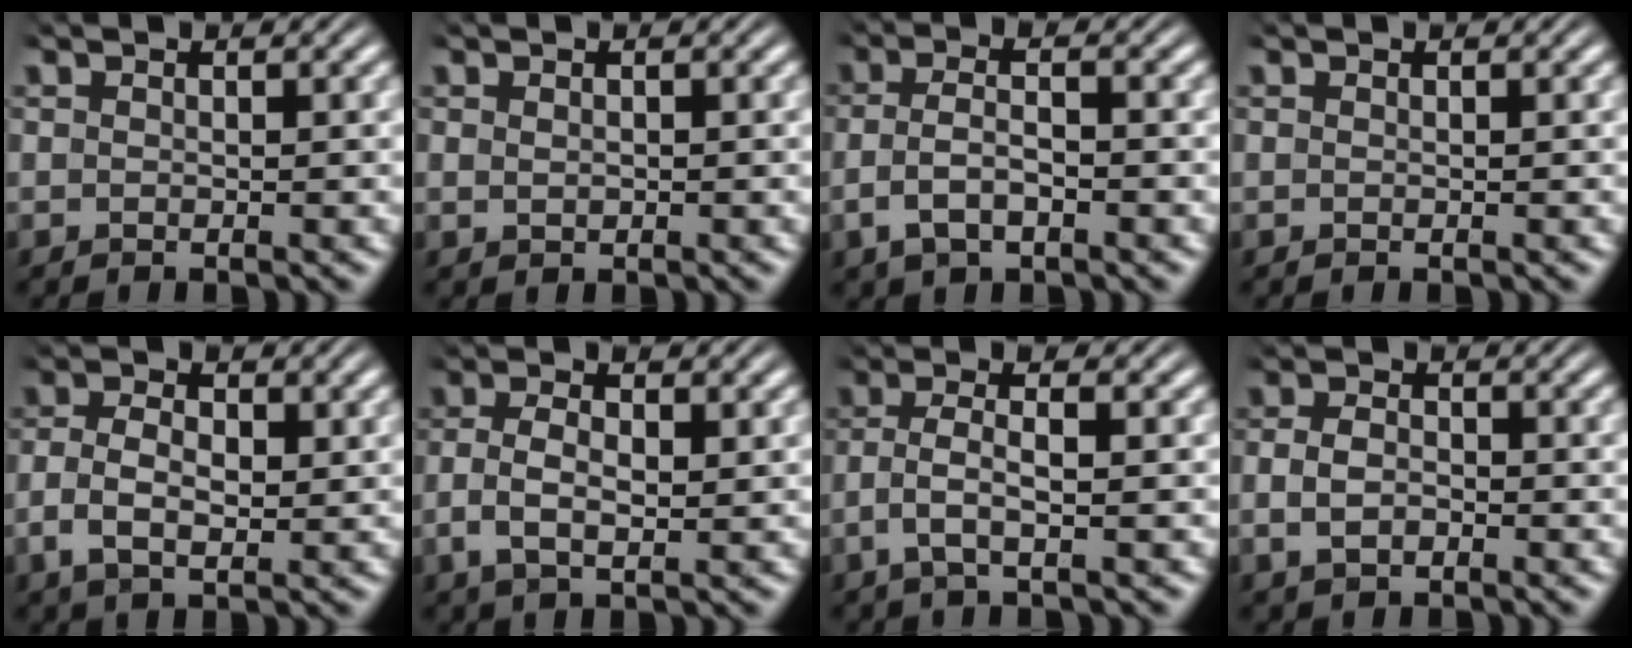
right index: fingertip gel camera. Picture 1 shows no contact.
{"total": 0.7, "force": [0.2, 0.4, 0.5], "torque": [-0.015, -0.004, 0.010]}
{"total": 3.8, "force": [-1.2, 2.1, 2.9], "torque": [-0.066, -0.002, -0.018]}
{"total": 0.0}
{"total": 4.1, "force": [-0.2, 2.6, 3.1], "torque": [-0.070, -0.006, 0.000]}
{"total": 3.8, "force": [0.0, 2.1, 3.2], "torque": [-0.074, -0.006, 0.005]}
{"total": 3.2, "force": [-0.7, 1.0, 3.0], "torque": [-0.066, -0.001, -0.009]}
{"total": 2.8, "force": [-0.7, 2.0, 1.9], "torque": [-0.042, -0.001, -0.011]}